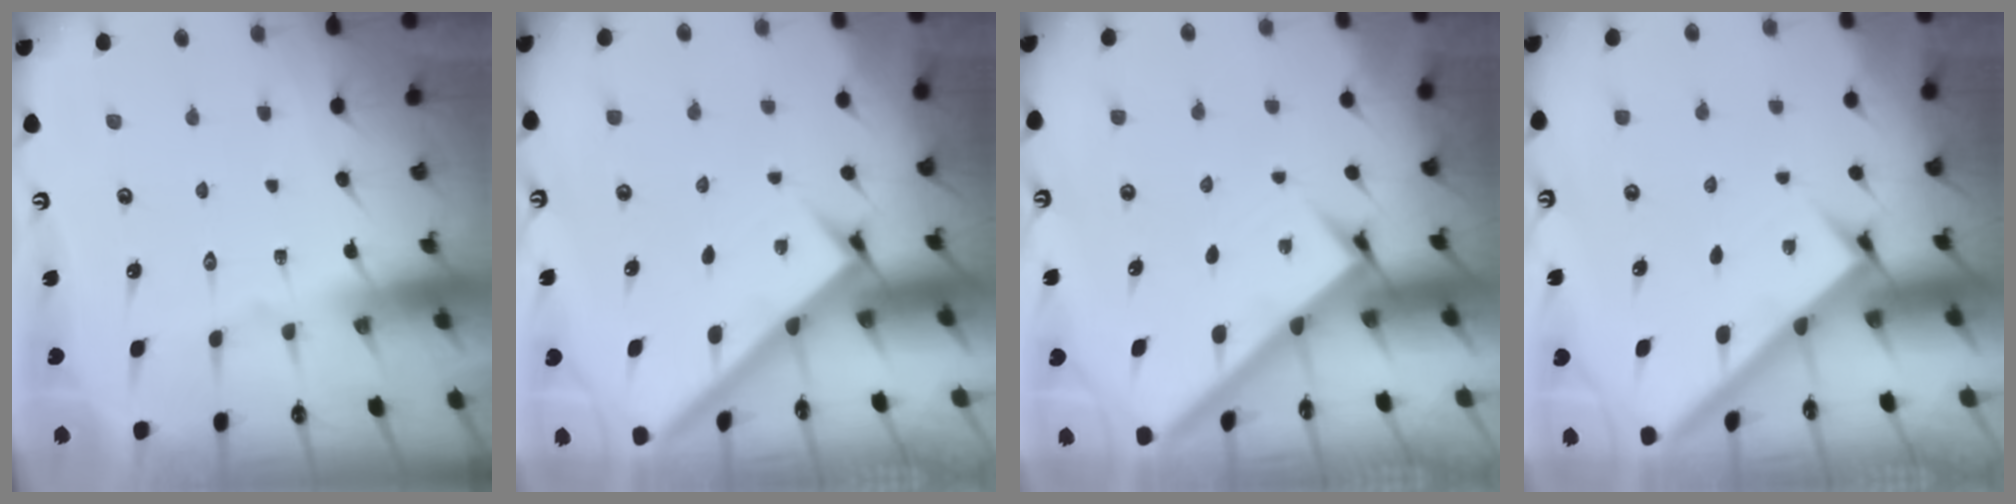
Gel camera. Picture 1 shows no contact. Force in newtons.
{"total": 2.7, "press": 2.7, "slide": 0.4}
{"total": 2.9, "press": 2.9, "slide": 0.4}
{"total": 2.7, "press": 2.7, "slide": 0.4}